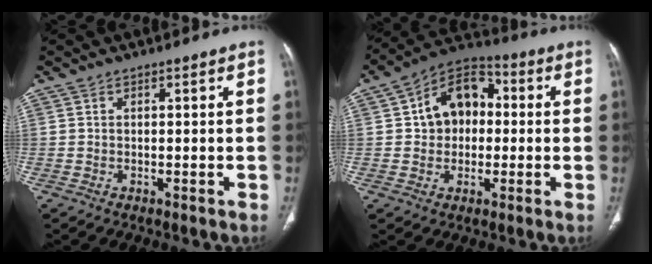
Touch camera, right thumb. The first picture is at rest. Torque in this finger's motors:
{"motor_torque": [0.17, 0.20, 0.22, -0.14, 0.23]}